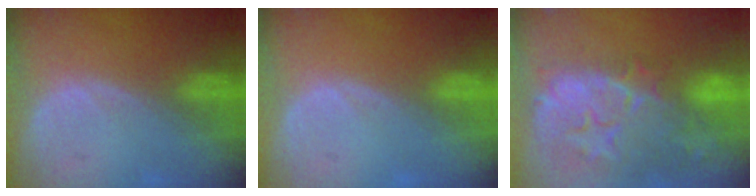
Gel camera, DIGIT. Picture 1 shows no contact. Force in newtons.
{"total": 0.0}
{"total": 14.6, "press": 11.8, "slide": 8.6}